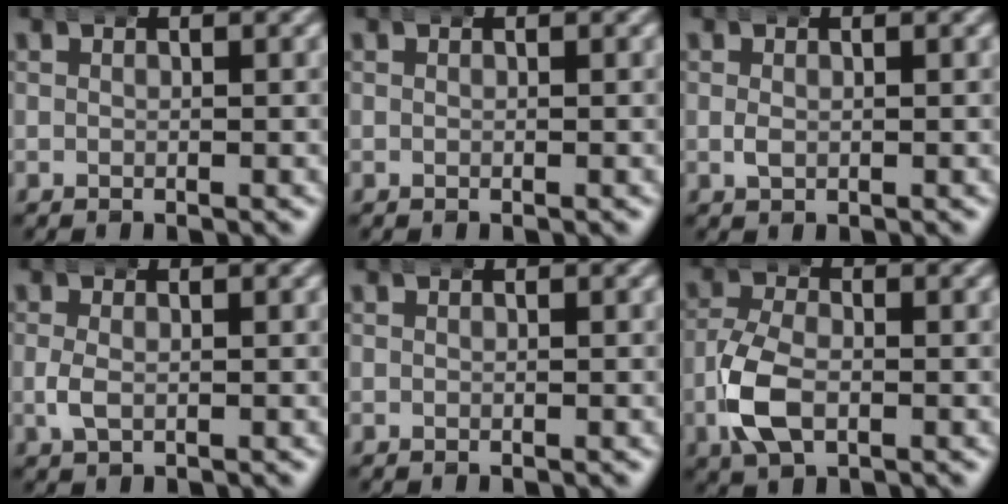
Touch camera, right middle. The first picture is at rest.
{"total": 0.0}
{"total": 0.9, "force": [-0.1, 0.5, 0.7], "torque": [-0.021, -0.006, 0.006]}
{"total": 1.7, "force": [-0.3, 1.0, 1.4], "torque": [-0.044, -0.010, 0.002]}
{"total": 0.0}
{"total": 4.9, "force": [-1.3, 3.0, 3.7], "torque": [-0.092, -0.009, -0.020]}